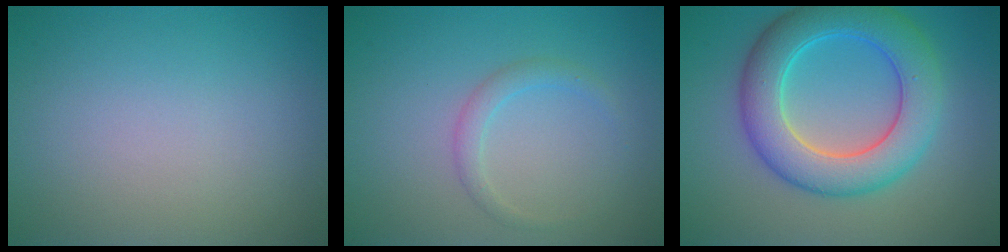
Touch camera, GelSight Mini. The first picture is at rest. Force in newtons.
{"total": 1.5, "press": 1.5, "slide": 0.1}
{"total": 7.6, "press": 7.6, "slide": 0.2}